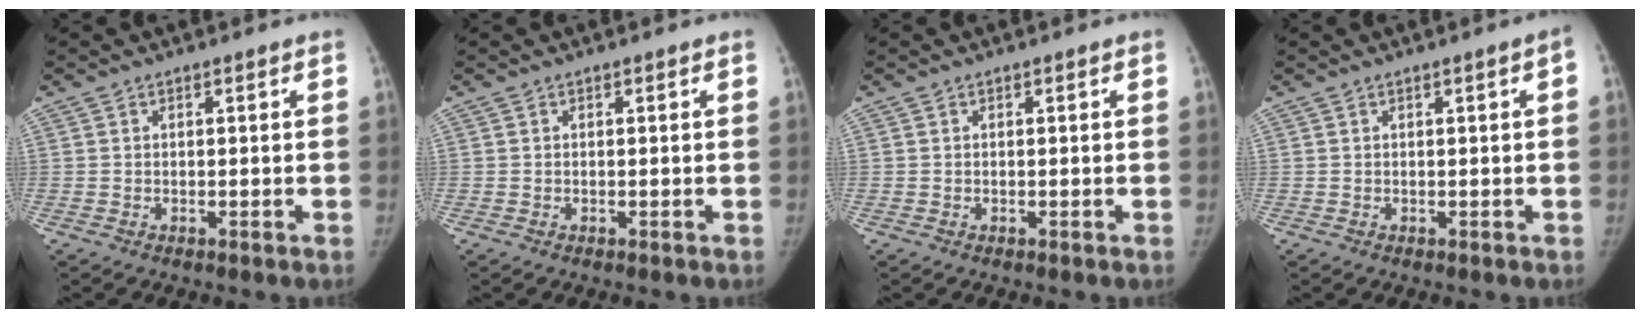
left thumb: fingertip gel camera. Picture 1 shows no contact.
{"total": 0.0}
{"total": 0.0}
{"total": 1.4, "force": [0.1, 0.1, 1.4], "torque": [-0.018, 0.005, 0.000]}